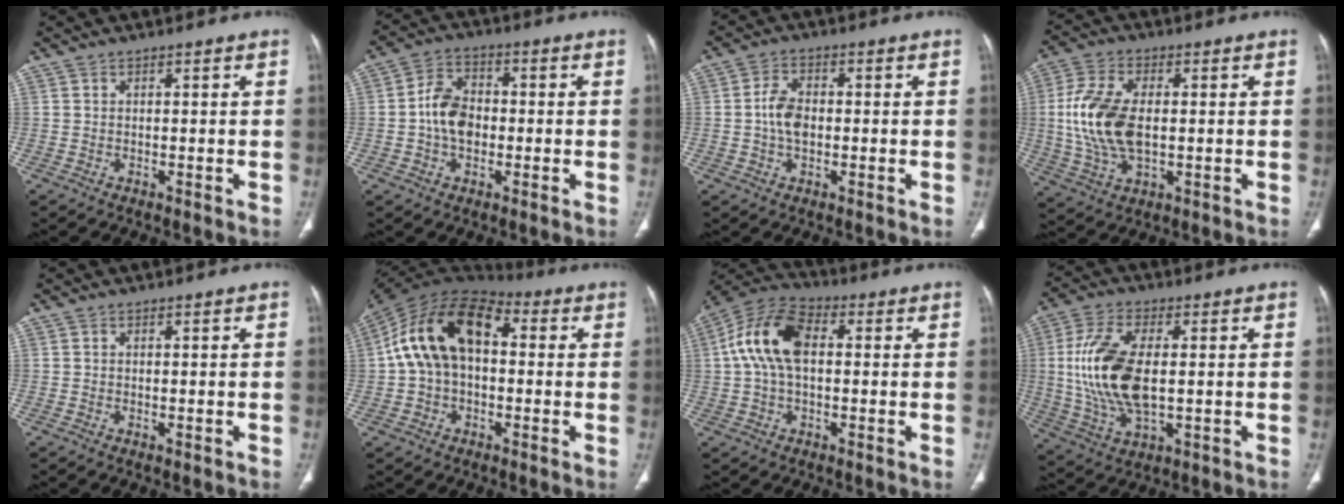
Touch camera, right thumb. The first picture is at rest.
{"total": 8.3, "force": [-0.9, 5.9, 5.8], "torque": [-0.089, 0.019, -0.026]}
{"total": 5.6, "force": [-0.4, 3.6, 4.3], "torque": [-0.079, 0.010, -0.012]}
{"total": 14.1, "force": [0.2, 7.8, 11.7], "torque": [-0.250, 0.001, 0.006]}
{"total": 0.0}
{"total": 16.7, "force": [1.8, 10.7, 12.7], "torque": [-0.222, 0.045, 0.023]}
{"total": 12.8, "force": [1.6, 7.5, 10.2], "torque": [-0.205, 0.032, 0.020]}
{"total": 16.3, "force": [0.7, 8.1, 14.2], "torque": [-0.299, -0.006, 0.017]}